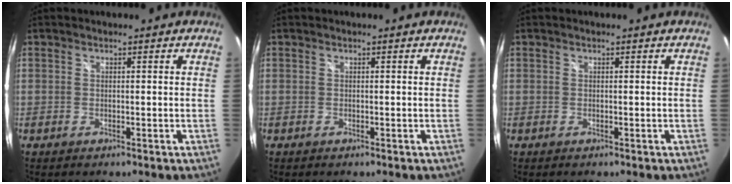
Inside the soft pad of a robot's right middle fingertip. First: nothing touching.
{"total": 0.0}
{"total": 0.0}